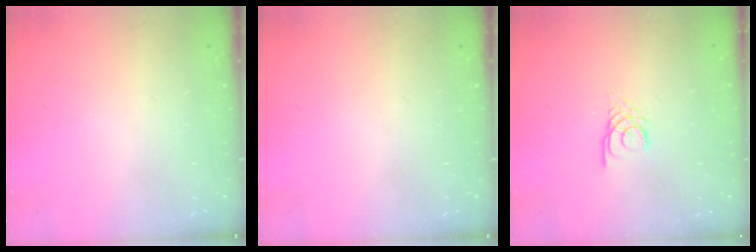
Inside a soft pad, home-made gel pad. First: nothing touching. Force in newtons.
{"total": 0.0}
{"total": 1.3, "press": 1.3, "slide": 0.2}